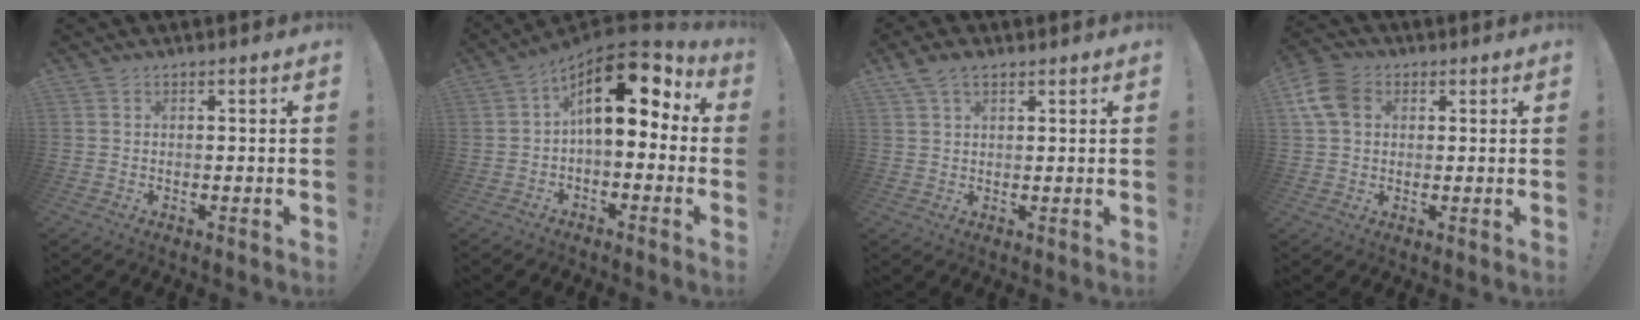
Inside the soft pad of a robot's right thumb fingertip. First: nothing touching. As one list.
[{"total": 14.6, "force": [4.5, 7.1, 12.0], "torque": [-0.188, -0.022, 0.078]}, {"total": 4.7, "force": [3.0, 2.5, 2.6], "torque": [-0.054, -0.005, 0.060]}, {"total": 9.6, "force": [2.8, 7.1, 5.8], "torque": [-0.110, 0.004, 0.058]}]